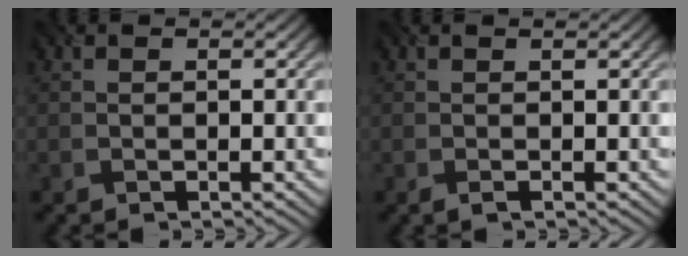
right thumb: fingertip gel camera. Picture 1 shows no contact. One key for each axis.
{"total": 0.6, "fx": 0.1, "fy": 0.0, "fz": 0.5, "tx": -0.012, "ty": -0.001, "tz": 0.001}